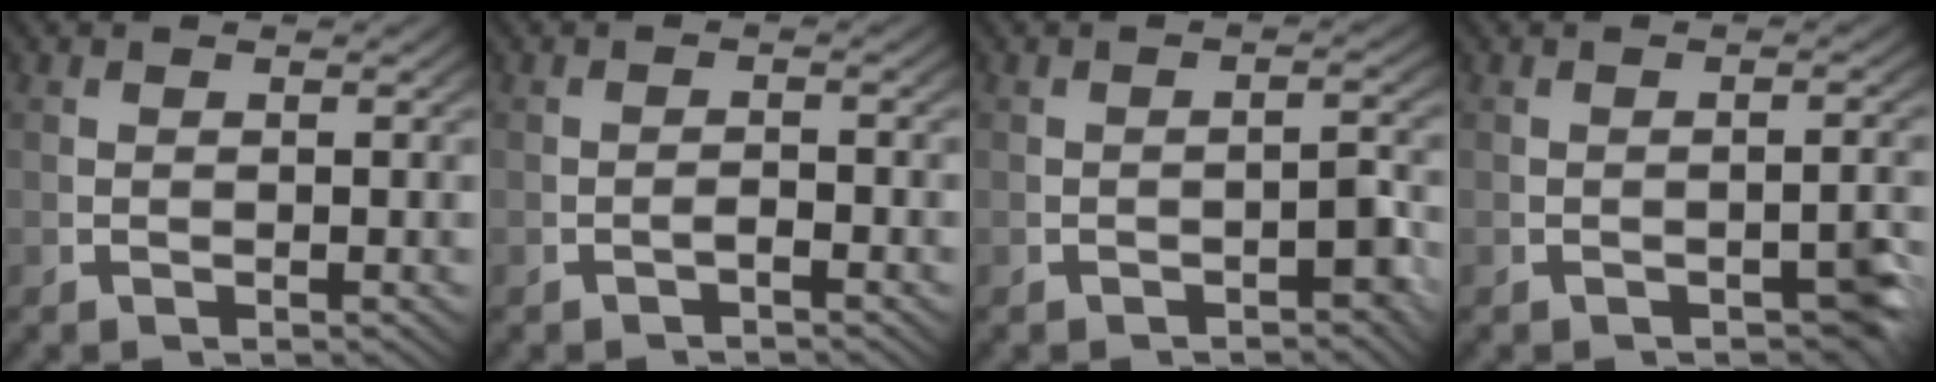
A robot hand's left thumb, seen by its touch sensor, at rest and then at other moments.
{"total": 1.1, "force": [-1.0, 0.3, 0.3], "torque": [-0.010, -0.001, -0.017]}
{"total": 2.1, "force": [-1.5, 0.6, 1.3], "torque": [-0.020, -0.003, -0.020]}
{"total": 1.9, "force": [-1.2, 0.6, 1.4], "torque": [-0.017, 0.000, -0.017]}